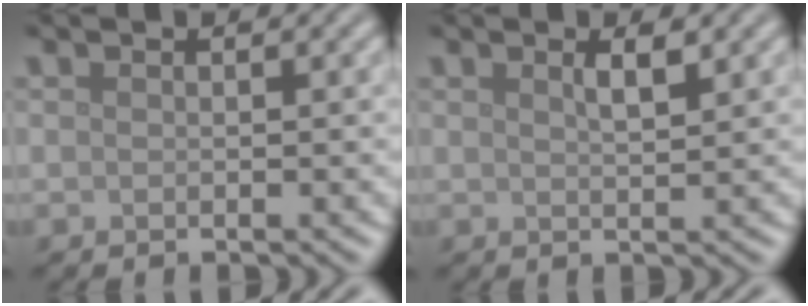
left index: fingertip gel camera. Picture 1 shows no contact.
{"total": 1.6, "force": [1.0, 0.3, 1.3], "torque": [-0.022, 0.003, 0.015]}